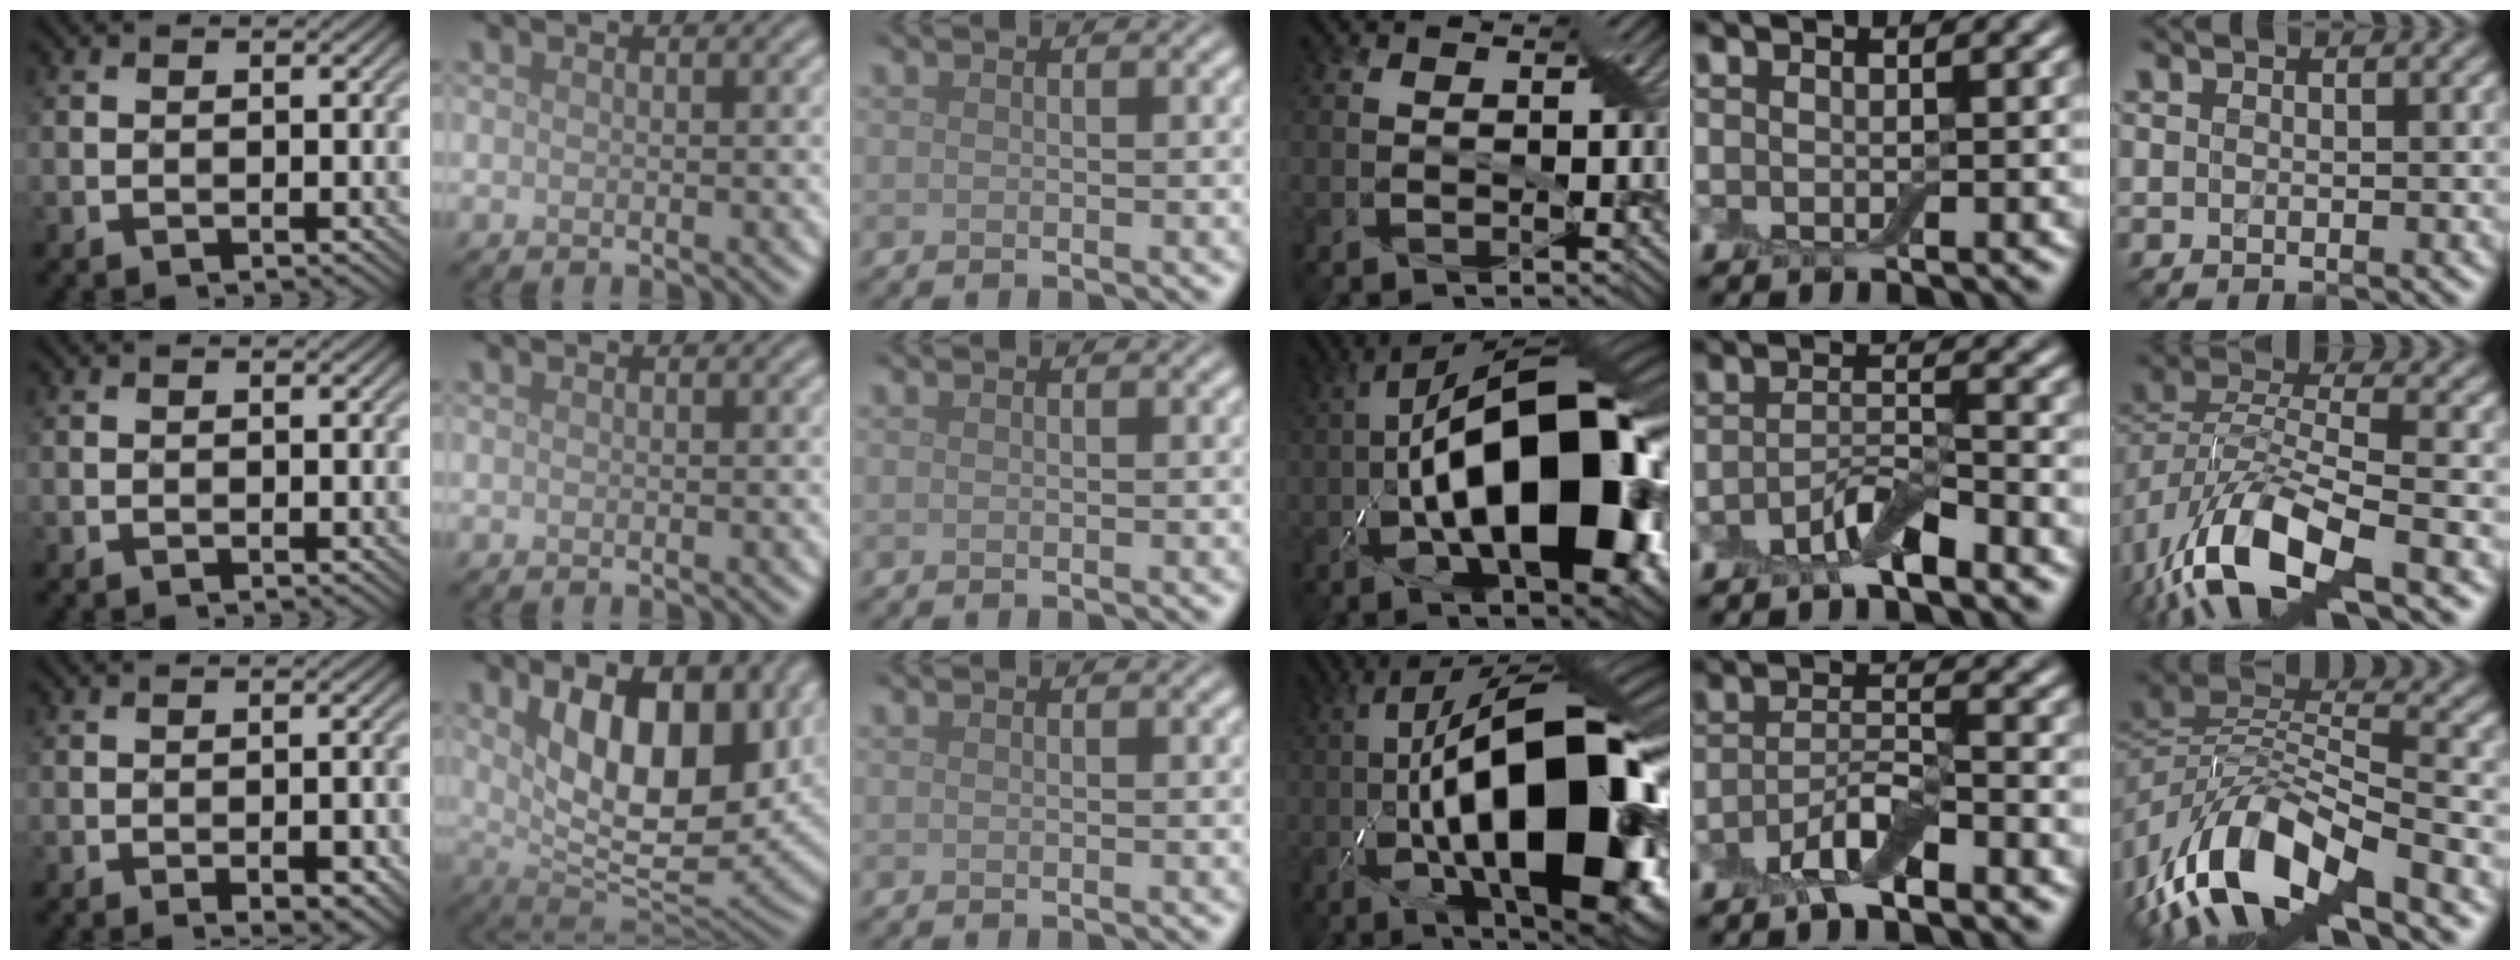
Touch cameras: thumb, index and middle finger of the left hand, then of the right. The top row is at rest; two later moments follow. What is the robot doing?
{"motion": "wrap", "object": "adhesive wrap"}